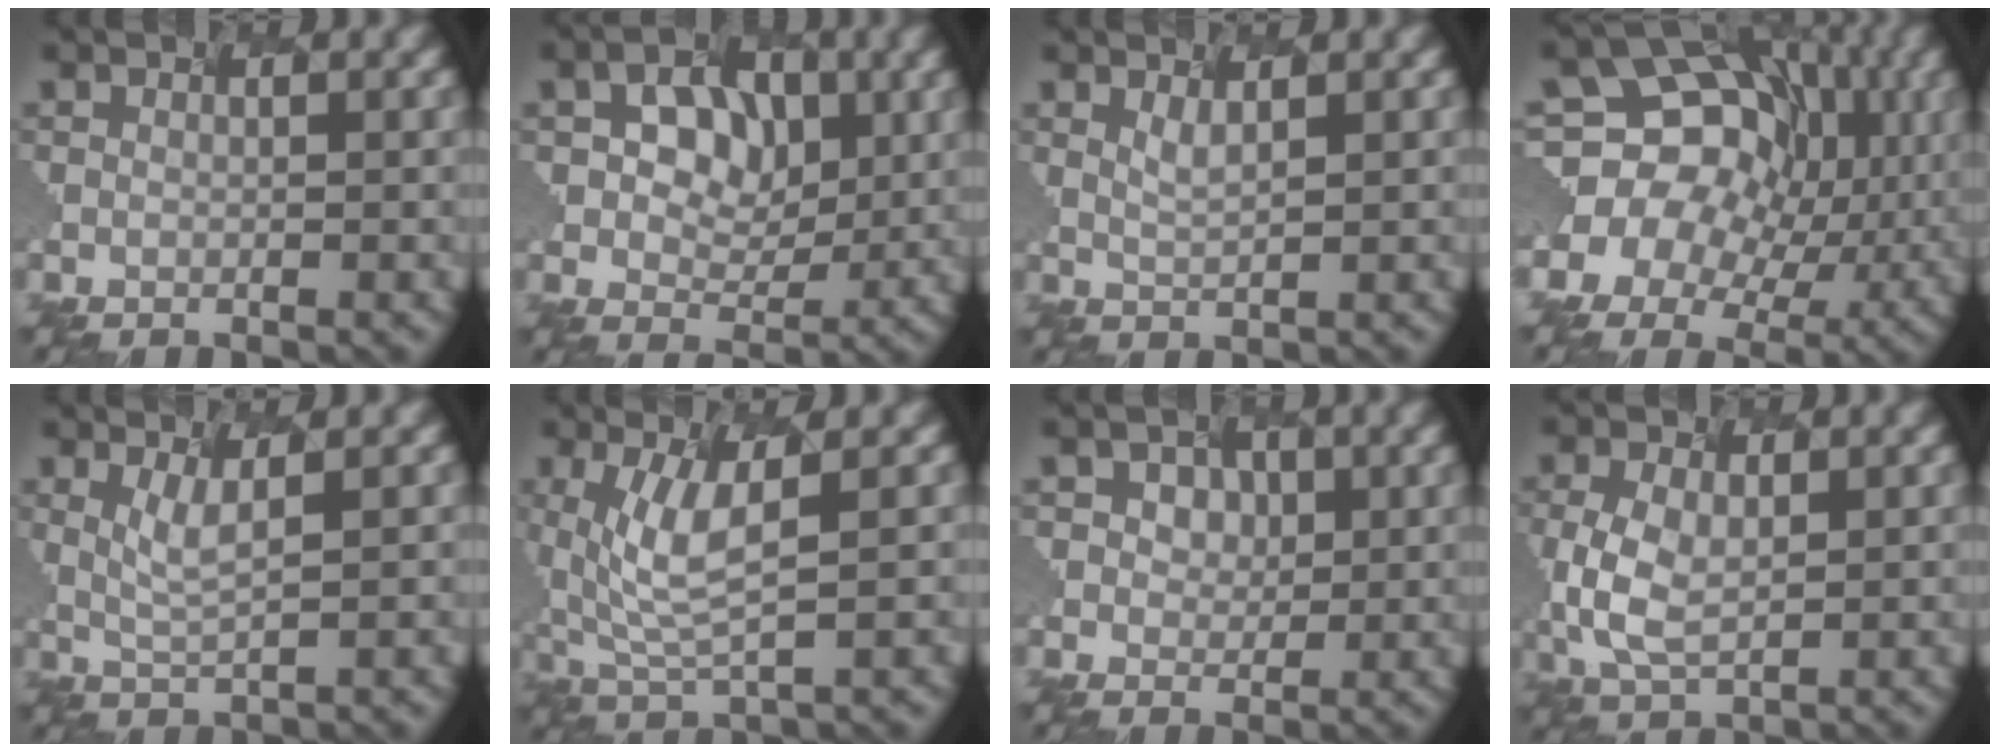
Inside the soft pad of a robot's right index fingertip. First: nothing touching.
{"total": 4.1, "force": [0.2, 3.2, 2.7], "torque": [-0.048, -0.002, 0.007]}
{"total": 0.6, "force": [0.2, -0.1, 0.5], "torque": [-0.023, -0.006, 0.020]}
{"total": 13.9, "force": [1.4, 11.6, 7.5], "torque": [-0.126, 0.026, 0.018]}
{"total": 1.7, "force": [0.1, 0.0, 1.7], "torque": [-0.049, -0.006, 0.022]}
{"total": 4.7, "force": [0.3, 1.2, 4.5], "torque": [-0.116, -0.009, 0.024]}
{"total": 1.6, "force": [0.2, 1.5, 0.5], "torque": [-0.011, 0.004, 0.008]}
{"total": 4.1, "force": [-1.2, 2.4, 3.1], "torque": [-0.089, -0.005, -0.007]}